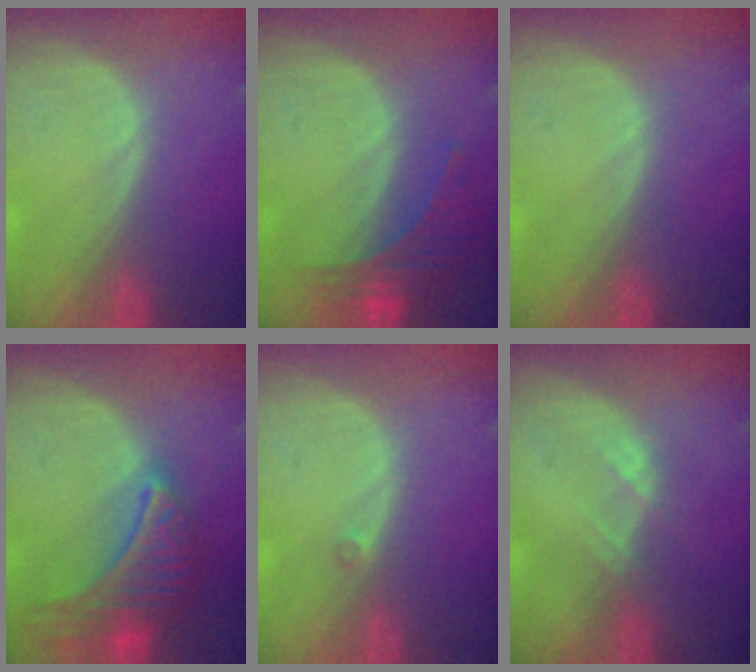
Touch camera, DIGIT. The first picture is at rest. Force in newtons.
{"total": 6.2, "press": 5.8, "slide": 2.2}
{"total": 0.0}
{"total": 9.8, "press": 9.8, "slide": 0.6}
{"total": 0.8, "press": 0.6, "slide": 0.4}
{"total": 1.5, "press": 1.4, "slide": 0.2}